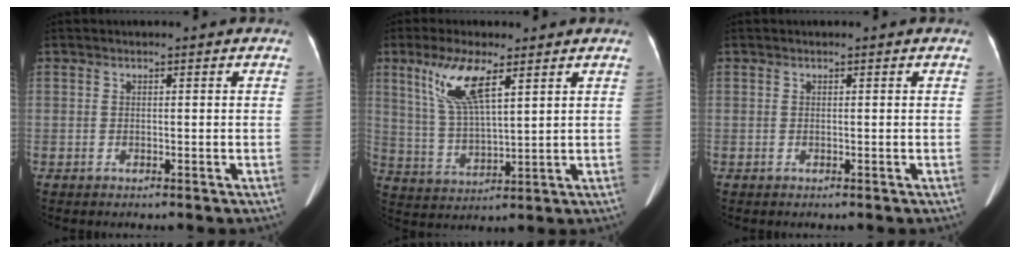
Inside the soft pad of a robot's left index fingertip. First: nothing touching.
{"total": 9.1, "force": [4.8, 1.8, 7.5], "torque": [-0.161, 0.004, 0.100]}
{"total": 0.0}